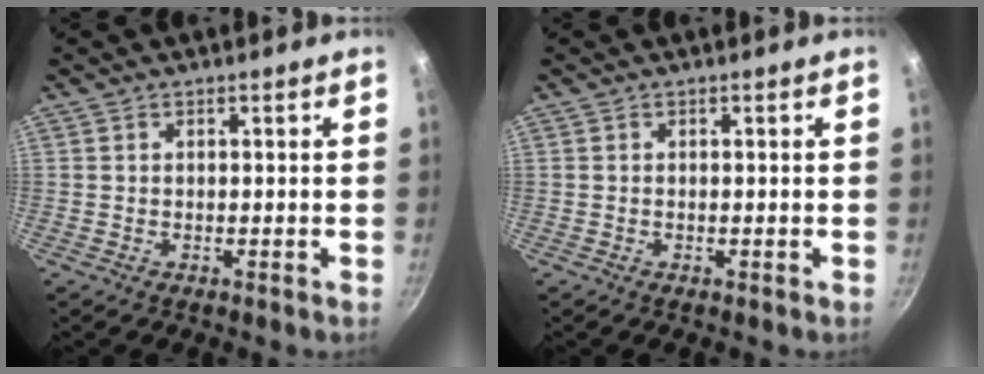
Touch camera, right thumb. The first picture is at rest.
{"total": 0.0}